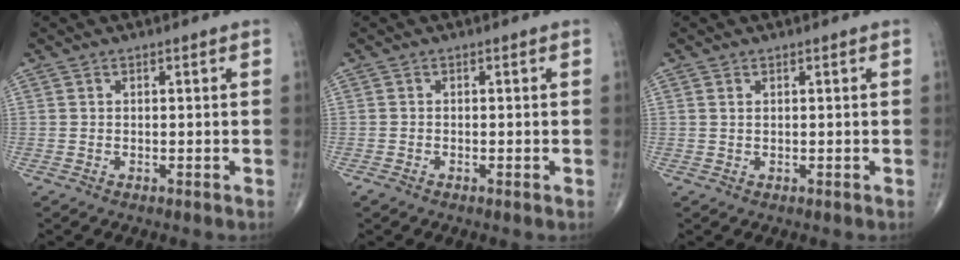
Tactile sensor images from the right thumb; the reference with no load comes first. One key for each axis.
{"total": 0.9, "fx": -0.5, "fy": 0.3, "fz": 0.7, "tx": -0.014, "ty": -0.004, "tz": -0.012}
{"total": 0.7, "fx": 0.4, "fy": 0.3, "fz": 0.5, "tx": -0.014, "ty": 0.005, "tz": 0.008}